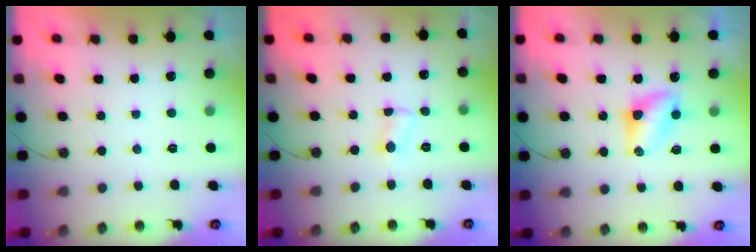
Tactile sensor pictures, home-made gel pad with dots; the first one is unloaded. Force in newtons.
{"total": 2.7, "press": 2.6, "slide": 0.5}
{"total": 5.9, "press": 5.9, "slide": 0.6}